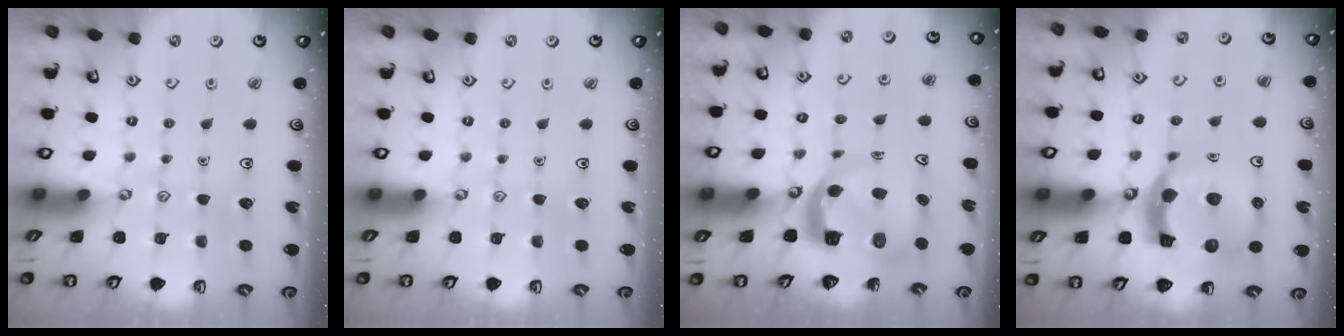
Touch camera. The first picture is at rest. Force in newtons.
{"total": 0.0}
{"total": 8.2, "press": 8.1, "slide": 1.1}
{"total": 18.6, "press": 18.5, "slide": 2.2}